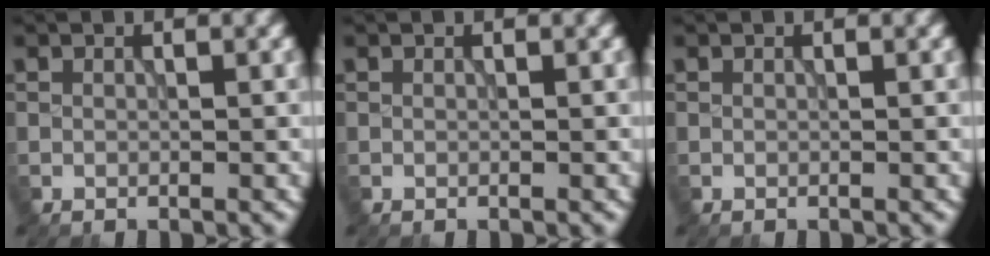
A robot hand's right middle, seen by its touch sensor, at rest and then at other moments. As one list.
[{"total": 0.0}, {"total": 0.0}]